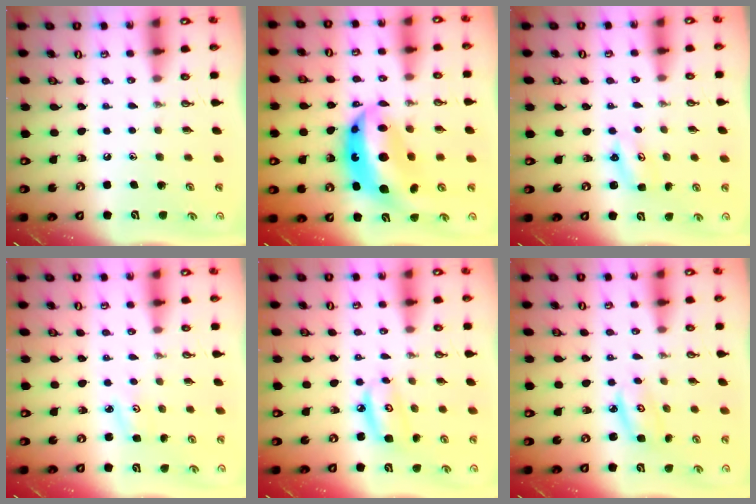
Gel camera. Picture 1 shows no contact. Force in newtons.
{"total": 16.3, "press": 16.3, "slide": 1.6}
{"total": 2.9, "press": 2.9, "slide": 0.3}
{"total": 3.0, "press": 3.0, "slide": 0.4}
{"total": 6.8, "press": 6.8, "slide": 0.5}
{"total": 3.8, "press": 3.8, "slide": 0.2}